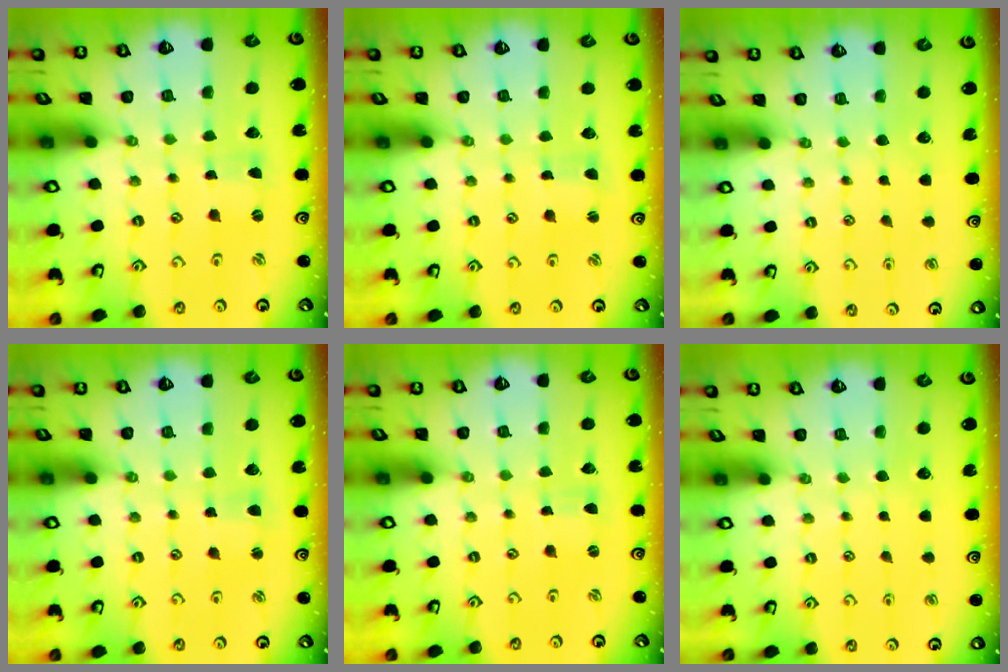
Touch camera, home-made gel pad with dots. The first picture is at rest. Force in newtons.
{"total": 0.9, "press": 0.9, "slide": 0.1}
{"total": 0.0}
{"total": 2.9, "press": 2.9, "slide": 0.4}
{"total": 0.0}
{"total": 0.0}